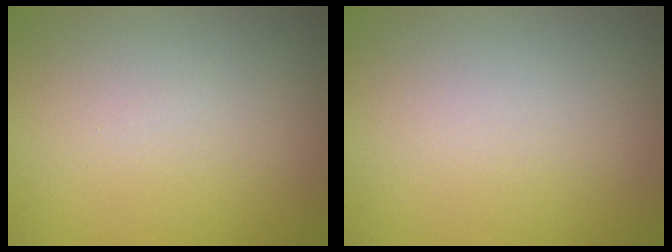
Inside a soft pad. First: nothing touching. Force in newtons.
{"total": 0.0}